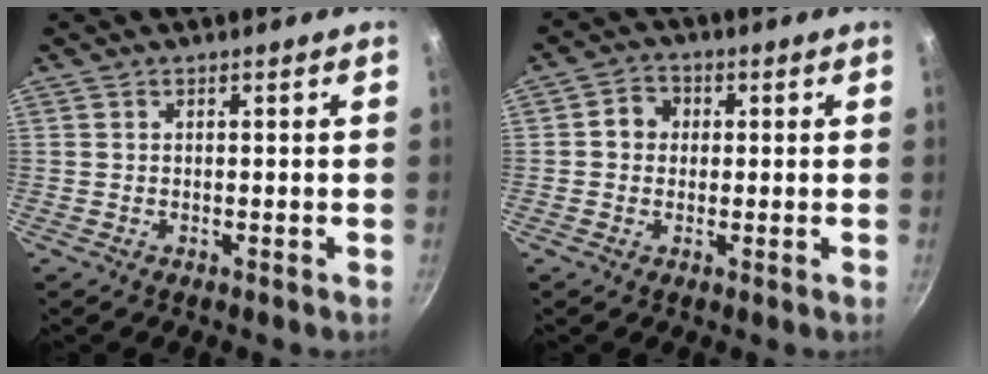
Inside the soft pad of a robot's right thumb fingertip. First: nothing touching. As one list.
[{"total": 4.4, "force": [0.4, 4.0, 1.9], "torque": [-0.008, 0.009, -0.003]}]